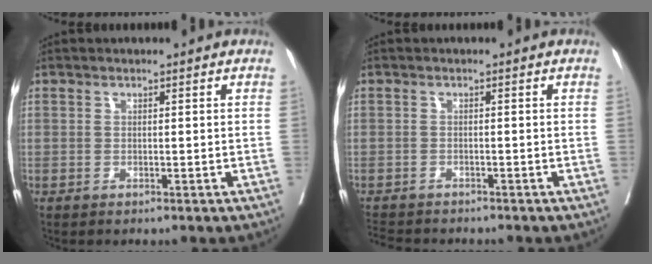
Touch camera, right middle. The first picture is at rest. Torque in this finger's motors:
{"motor_torque": [0.31, -0.35, 0.01, 0.01]}